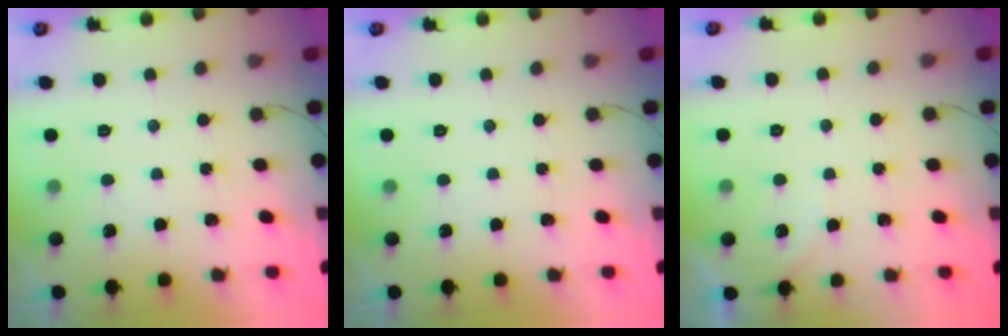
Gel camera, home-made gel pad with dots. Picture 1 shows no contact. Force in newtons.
{"total": 0.0}
{"total": 2.5, "press": 2.4, "slide": 0.3}